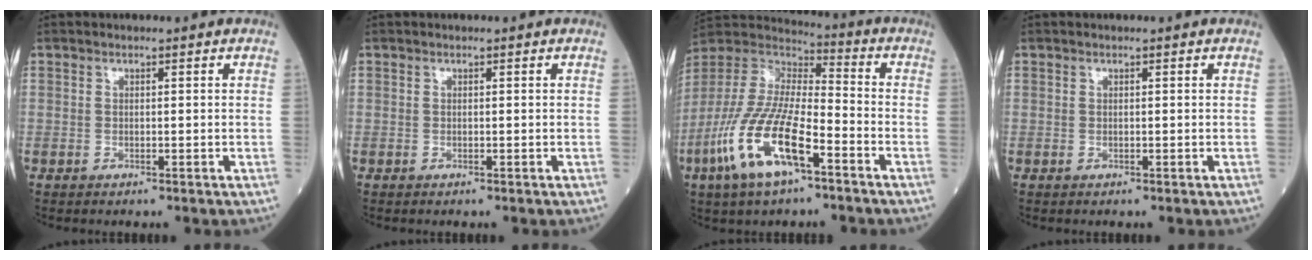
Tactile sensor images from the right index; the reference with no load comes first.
{"total": 0.0}
{"total": 16.6, "force": [-7.8, 4.7, 13.9], "torque": [-0.303, -0.013, -0.147]}
{"total": 0.0}